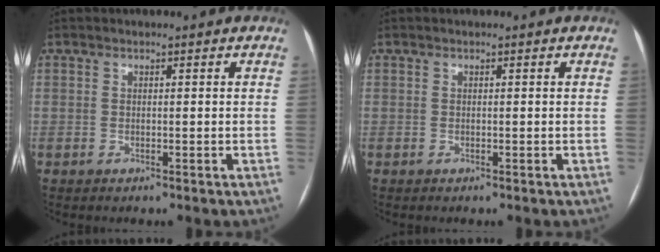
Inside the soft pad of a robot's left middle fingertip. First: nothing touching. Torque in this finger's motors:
{"motor_torque": [0.00, 0.00, 0.00, 0.00]}